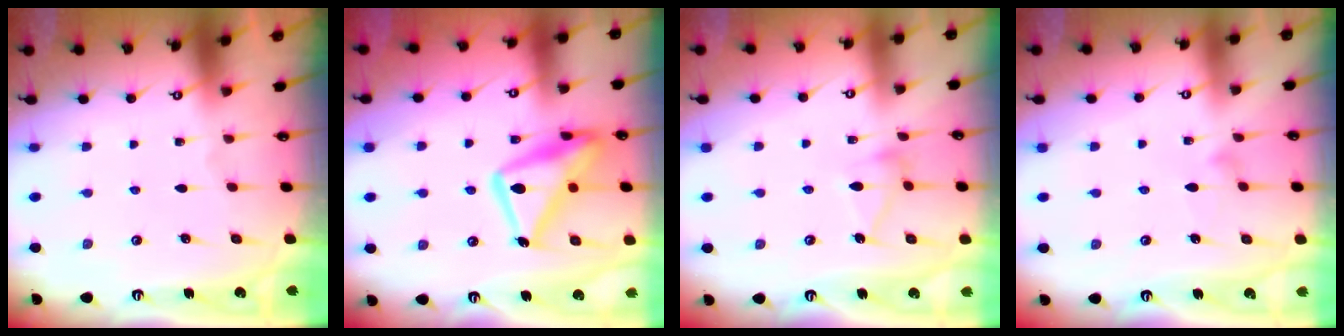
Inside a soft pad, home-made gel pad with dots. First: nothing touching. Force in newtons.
{"total": 18.4, "press": 18.3, "slide": 1.6}
{"total": 8.7, "press": 8.7, "slide": 0.5}
{"total": 6.6, "press": 6.6, "slide": 0.3}